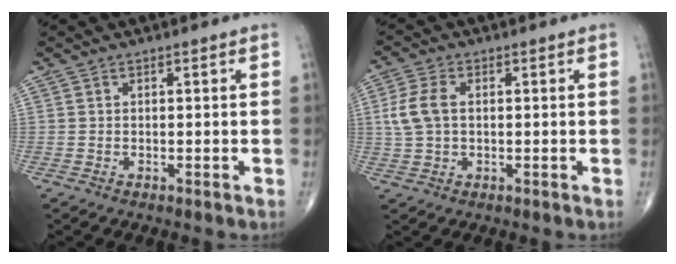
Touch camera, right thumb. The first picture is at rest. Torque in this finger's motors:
{"motor_torque": [-0.28, 0.49, 0.68, 0.18, 0.08]}